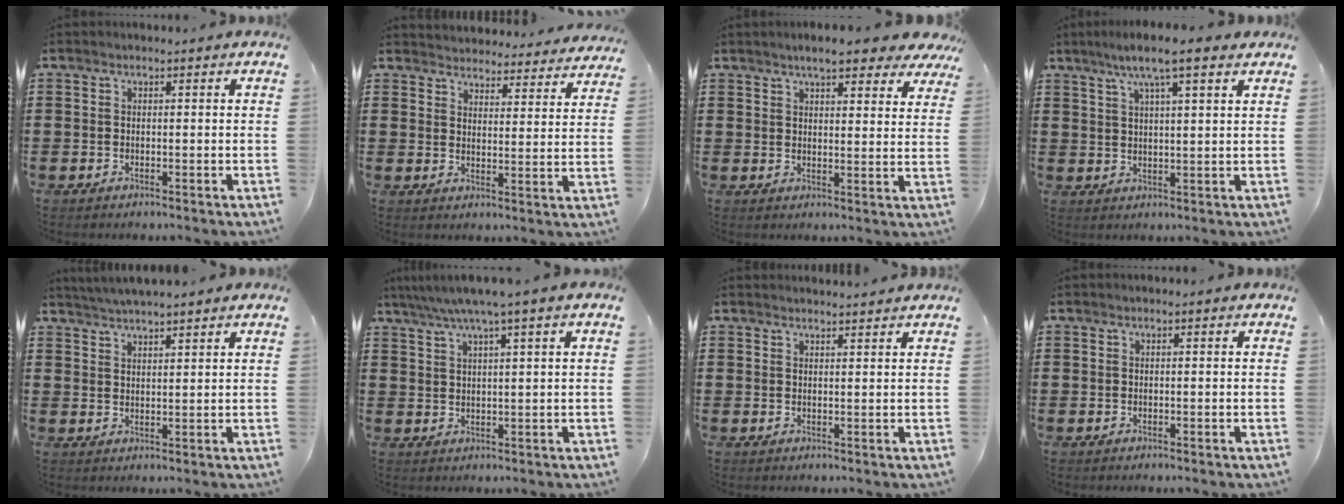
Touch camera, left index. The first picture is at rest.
{"total": 3.8, "force": [3.7, 0.2, -0.4], "torque": [-0.004, -0.030, 0.062]}
{"total": 6.2, "force": [5.3, 1.0, 3.1], "torque": [-0.060, -0.013, 0.092]}
{"total": 6.9, "force": [4.8, 0.3, 5.0], "torque": [-0.108, -0.002, 0.081]}
{"total": 2.9, "force": [2.9, -0.4, 0.4], "torque": [-0.018, -0.005, 0.052]}
{"total": 4.2, "force": [2.8, -0.5, 3.1], "torque": [-0.067, -0.007, 0.046]}
{"total": 1.6, "force": [1.6, 0.0, 0.1], "torque": [-0.006, 0.000, 0.032]}
{"total": 0.0}